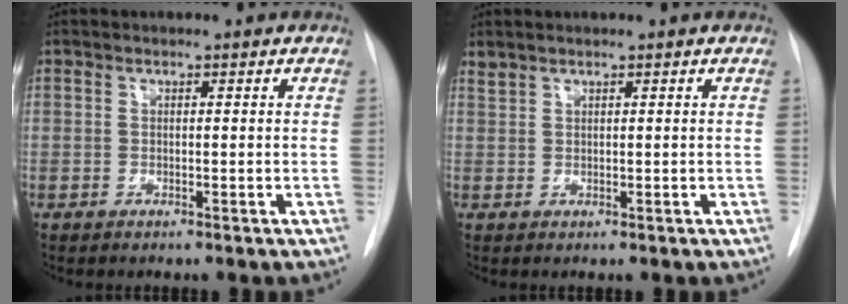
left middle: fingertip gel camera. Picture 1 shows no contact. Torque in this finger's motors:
{"motor_torque": [-0.25, -0.53, -0.06, -0.01]}